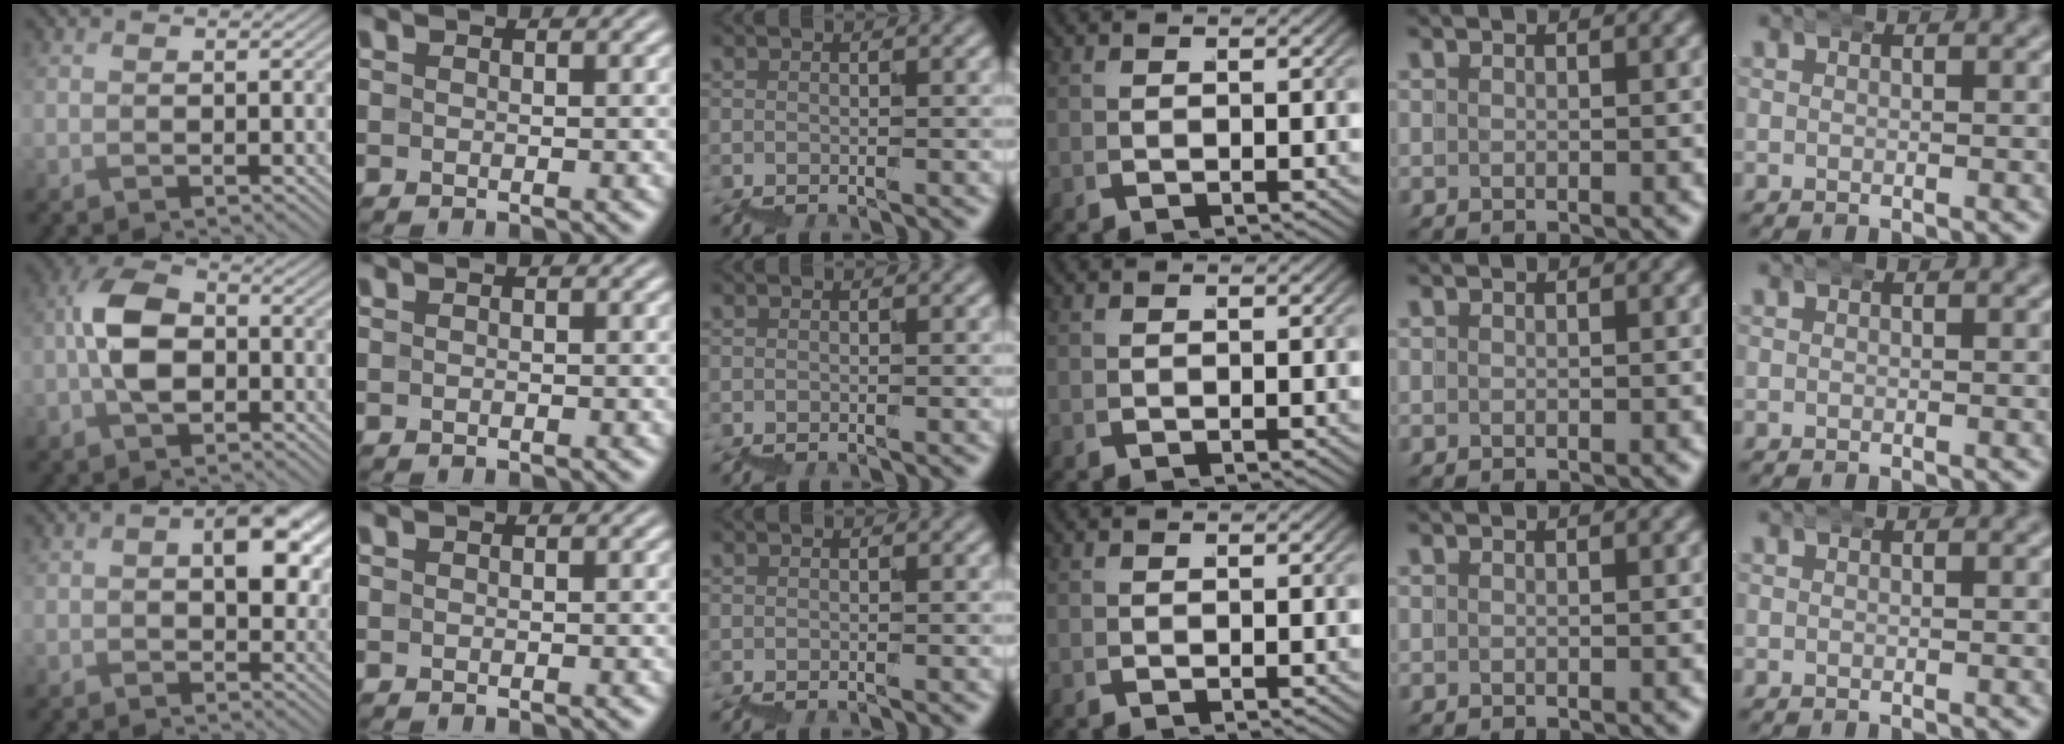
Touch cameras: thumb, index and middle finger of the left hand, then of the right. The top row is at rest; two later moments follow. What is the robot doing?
{"motion": "wrap", "object": "bandana"}